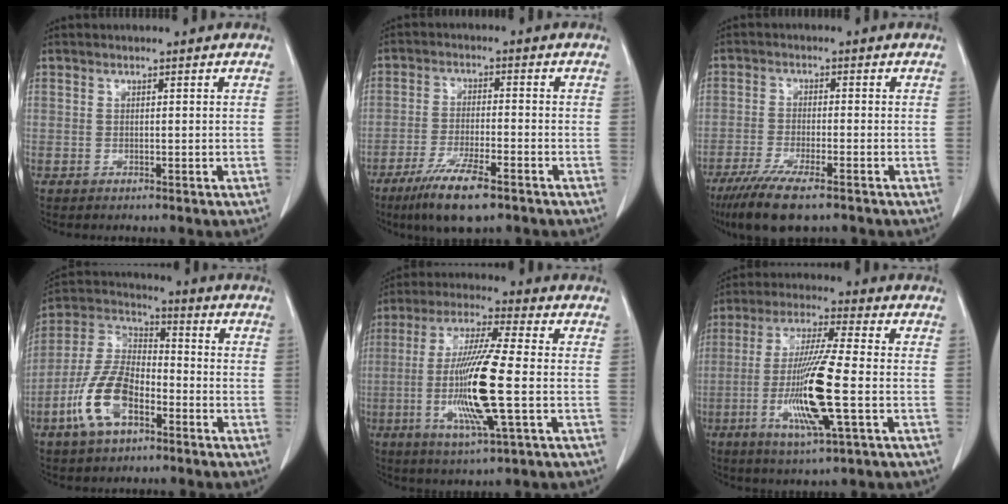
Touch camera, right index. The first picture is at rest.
{"total": 9.2, "force": [-6.1, 1.4, 6.8], "torque": [-0.125, -0.019, -0.103]}
{"total": 9.4, "force": [-6.7, 1.4, 6.5], "torque": [-0.110, -0.022, -0.108]}
{"total": 12.1, "force": [-5.4, 5.7, 9.1], "torque": [-0.211, 0.010, -0.105]}
{"total": 14.4, "force": [-2.4, 0.5, 14.2], "torque": [-0.285, -0.015, -0.050]}
{"total": 13.7, "force": [-3.1, 0.3, 13.3], "torque": [-0.267, -0.018, -0.062]}